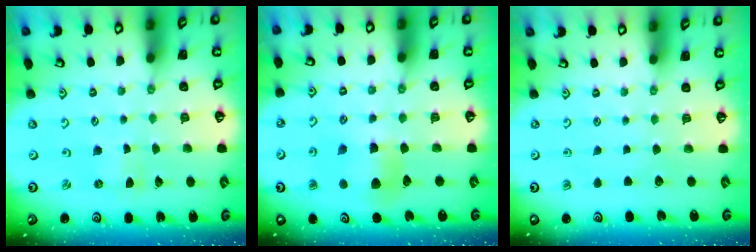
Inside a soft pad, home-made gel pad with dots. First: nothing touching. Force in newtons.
{"total": 7.0, "press": 7.0, "slide": 0.5}
{"total": 0.0}